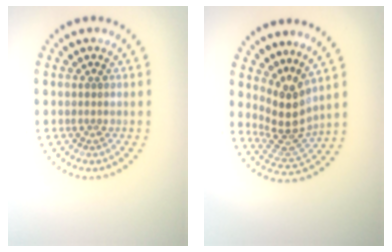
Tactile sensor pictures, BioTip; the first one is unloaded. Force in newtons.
{"total": 3.9, "press": 2.9, "slide": 2.7}